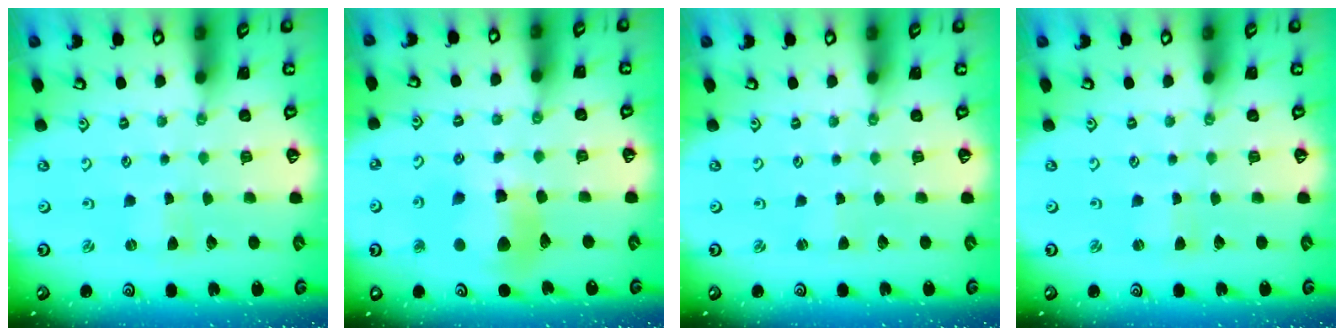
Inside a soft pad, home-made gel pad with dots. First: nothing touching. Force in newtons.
{"total": 12.5, "press": 12.3, "slide": 2.1}
{"total": 0.9, "press": 0.9, "slide": 0.1}
{"total": 1.0, "press": 1.0, "slide": 0.3}